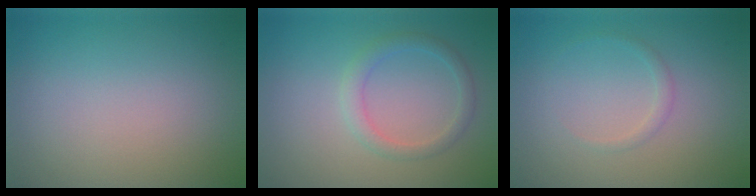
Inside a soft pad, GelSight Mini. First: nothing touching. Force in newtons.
{"total": 2.0, "press": 2.0, "slide": 0.1}
{"total": 0.8, "press": 0.8, "slide": 0.0}